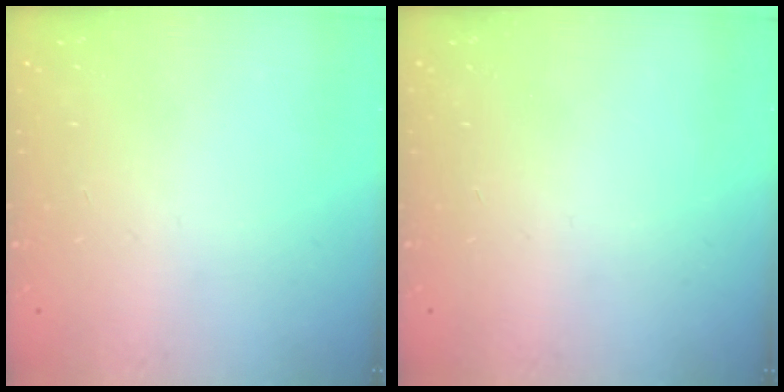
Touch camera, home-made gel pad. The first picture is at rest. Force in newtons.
{"total": 0.0}